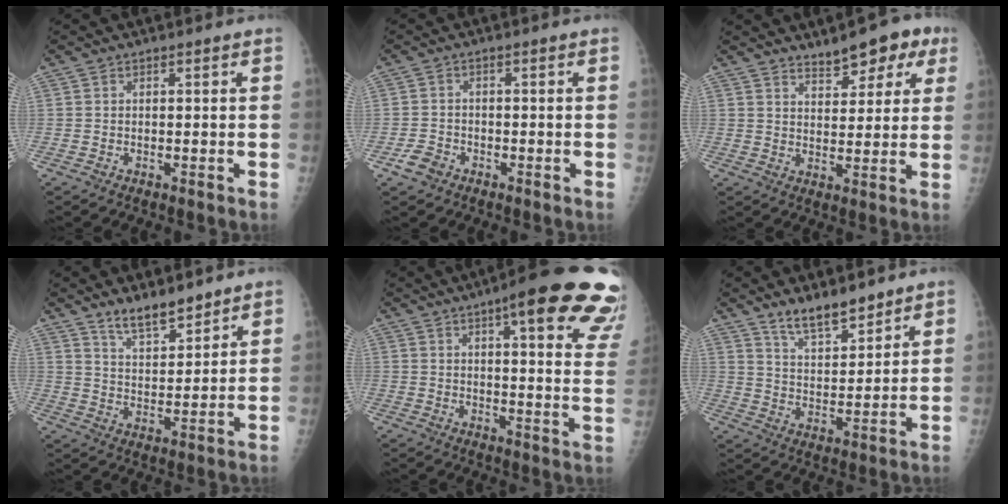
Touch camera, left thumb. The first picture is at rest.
{"total": 4.1, "force": [-2.5, 2.9, 1.5], "torque": [-0.022, 0.015, -0.044]}
{"total": 8.4, "force": [5.4, 3.8, 5.1], "torque": [-0.039, -0.020, 0.077]}
{"total": 7.8, "force": [6.4, 2.4, 3.7], "torque": [-0.046, -0.049, 0.118]}
{"total": 23.5, "force": [14.5, 4.9, 17.9], "torque": [-0.189, -0.036, 0.167]}
{"total": 8.6, "force": [7.0, 2.6, 4.2], "torque": [-0.055, -0.053, 0.131]}